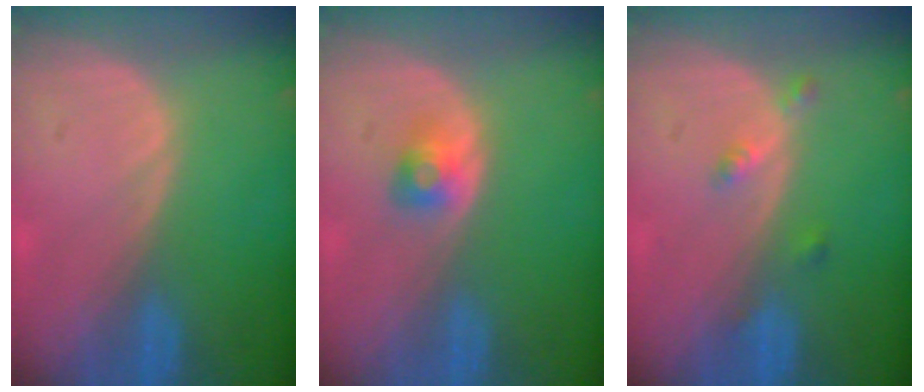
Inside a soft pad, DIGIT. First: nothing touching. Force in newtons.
{"total": 2.6, "press": 2.4, "slide": 1.0}
{"total": 2.4, "press": 2.0, "slide": 1.3}